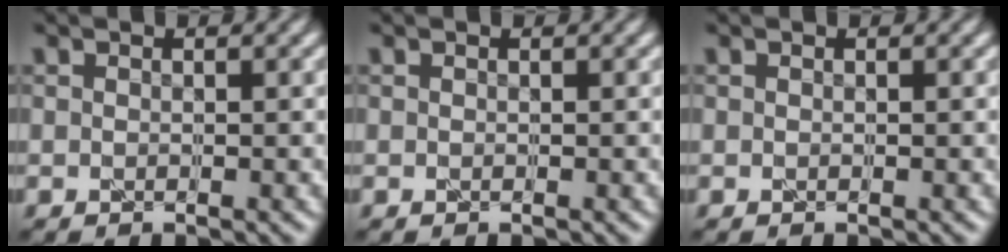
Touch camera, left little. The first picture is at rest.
{"total": 0.0}
{"total": 0.0}